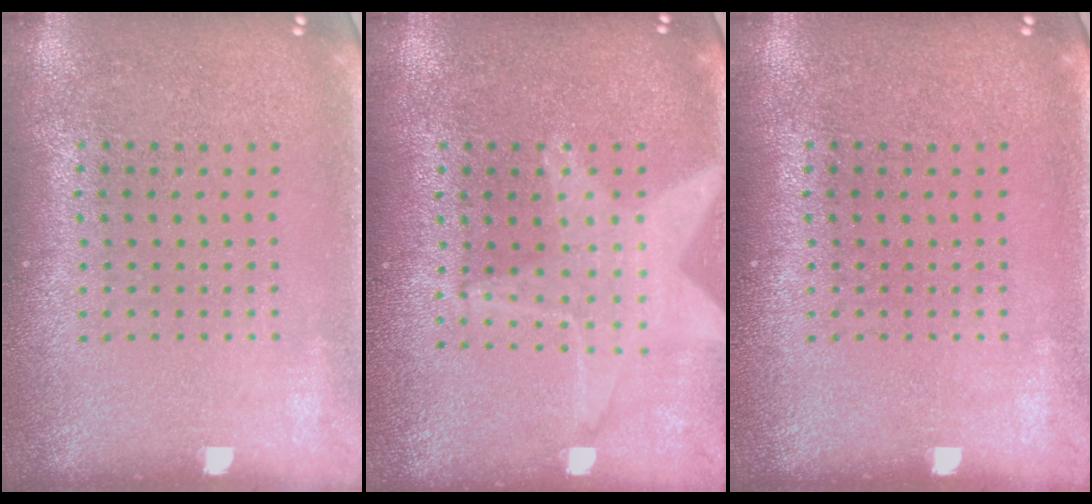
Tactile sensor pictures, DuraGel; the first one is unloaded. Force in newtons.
{"total": 1.7, "press": 1.5, "slide": 0.7}
{"total": 0.0}